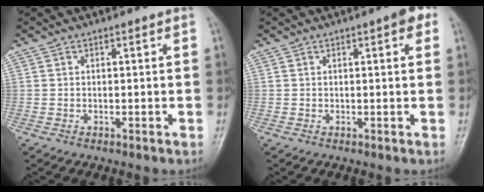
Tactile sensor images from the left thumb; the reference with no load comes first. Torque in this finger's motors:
{"motor_torque": [-0.11, 0.07, 0.58, -0.06, 0.01]}